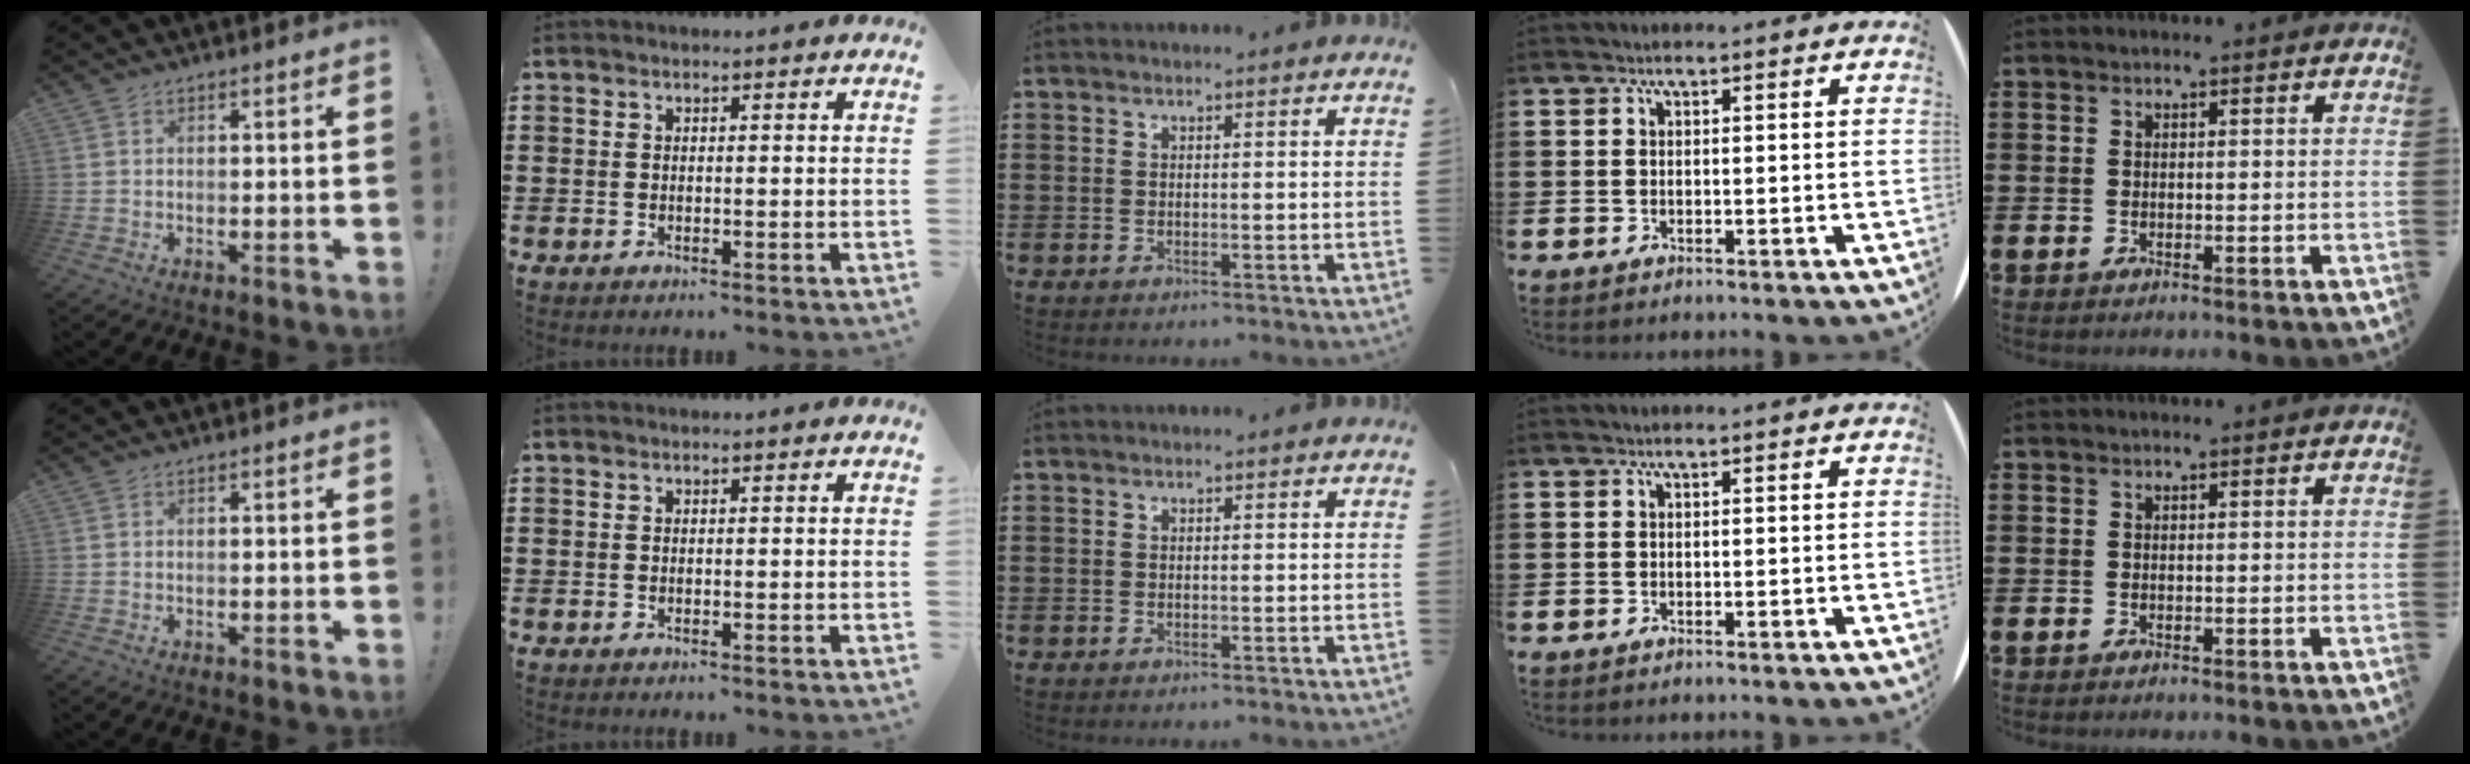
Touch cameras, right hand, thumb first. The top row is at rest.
{}